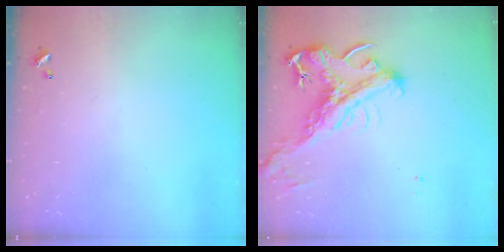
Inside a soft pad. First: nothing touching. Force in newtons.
{"total": 2.6, "press": 2.2, "slide": 1.4}